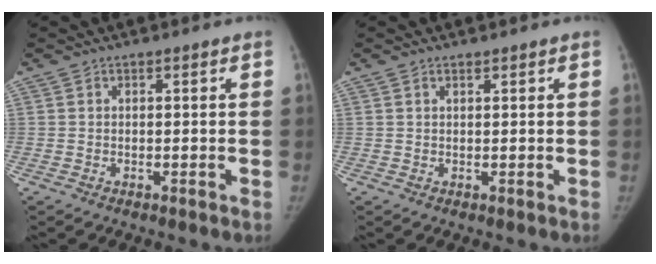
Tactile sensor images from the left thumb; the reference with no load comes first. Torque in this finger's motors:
{"motor_torque": [-0.19, -0.08, -0.23, 0.16, 0.02]}